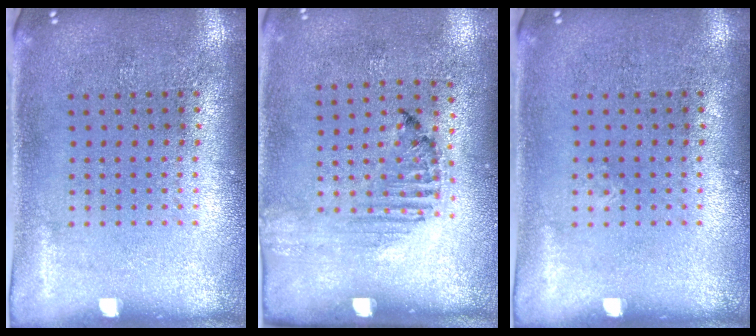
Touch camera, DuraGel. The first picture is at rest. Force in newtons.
{"total": 1.3, "press": 1.1, "slide": 0.7}
{"total": 0.0}